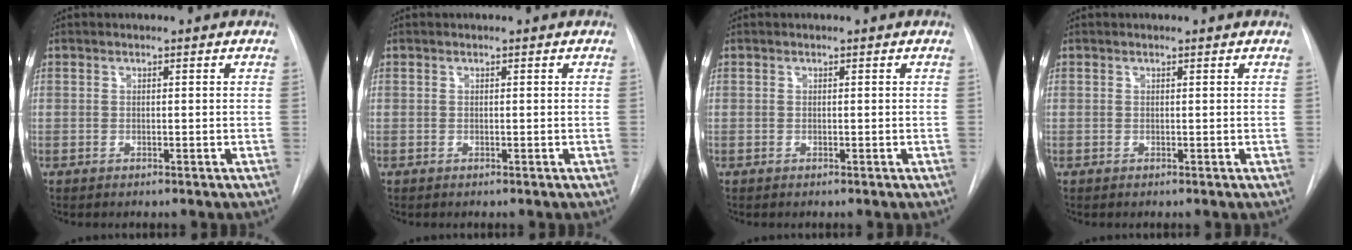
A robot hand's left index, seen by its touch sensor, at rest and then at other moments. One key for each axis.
{"total": 0.0}
{"total": 0.0}
{"total": 0.5, "fx": 0.5, "fy": -0.1, "fz": 0.1, "tx": -0.007, "ty": 0.003, "tz": 0.007}